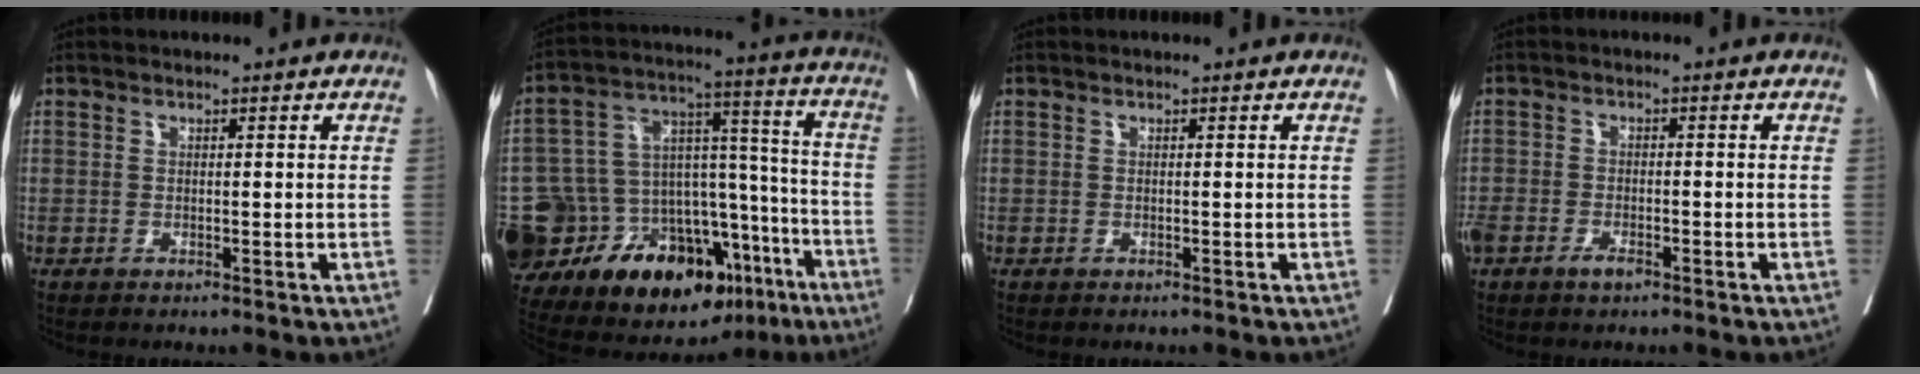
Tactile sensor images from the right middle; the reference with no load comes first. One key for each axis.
{"total": 32.4, "fx": -17.7, "fy": 16.7, "fz": 21.4, "tx": -0.354, "ty": 0.025, "tz": -0.262}
{"total": 0.0}
{"total": 4.1, "fx": -2.5, "fy": 2.1, "fz": 2.5, "tx": -0.052, "ty": 0.003, "tz": -0.040}